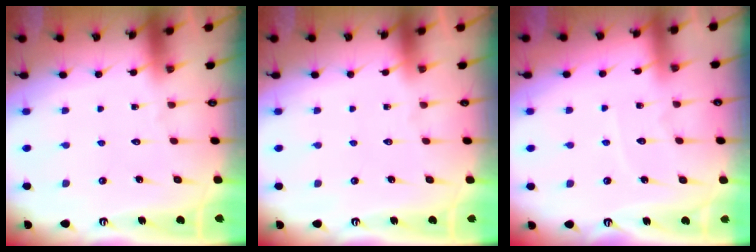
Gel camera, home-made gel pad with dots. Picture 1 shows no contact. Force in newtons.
{"total": 0.0}
{"total": 4.0, "press": 4.0, "slide": 0.3}